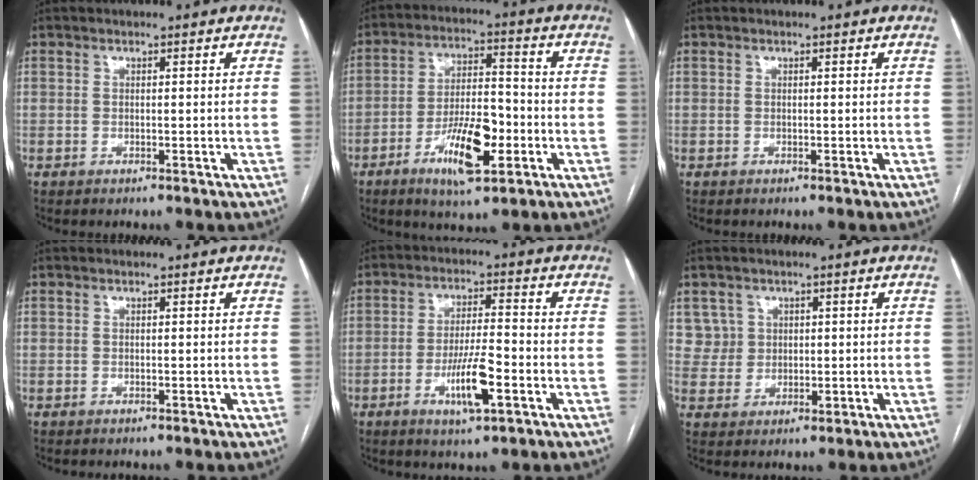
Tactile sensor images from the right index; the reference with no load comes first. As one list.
[{"total": 11.4, "force": [-4.6, 3.4, 9.9], "torque": [-0.181, 0.001, -0.075]}, {"total": 0.0}, {"total": 0.0}, {"total": 8.3, "force": [-3.2, 1.3, 7.5], "torque": [-0.141, -0.005, -0.053]}, {"total": 4.2, "force": [1.7, 3.8, -0.2], "torque": [0.017, 0.007, 0.034]}]